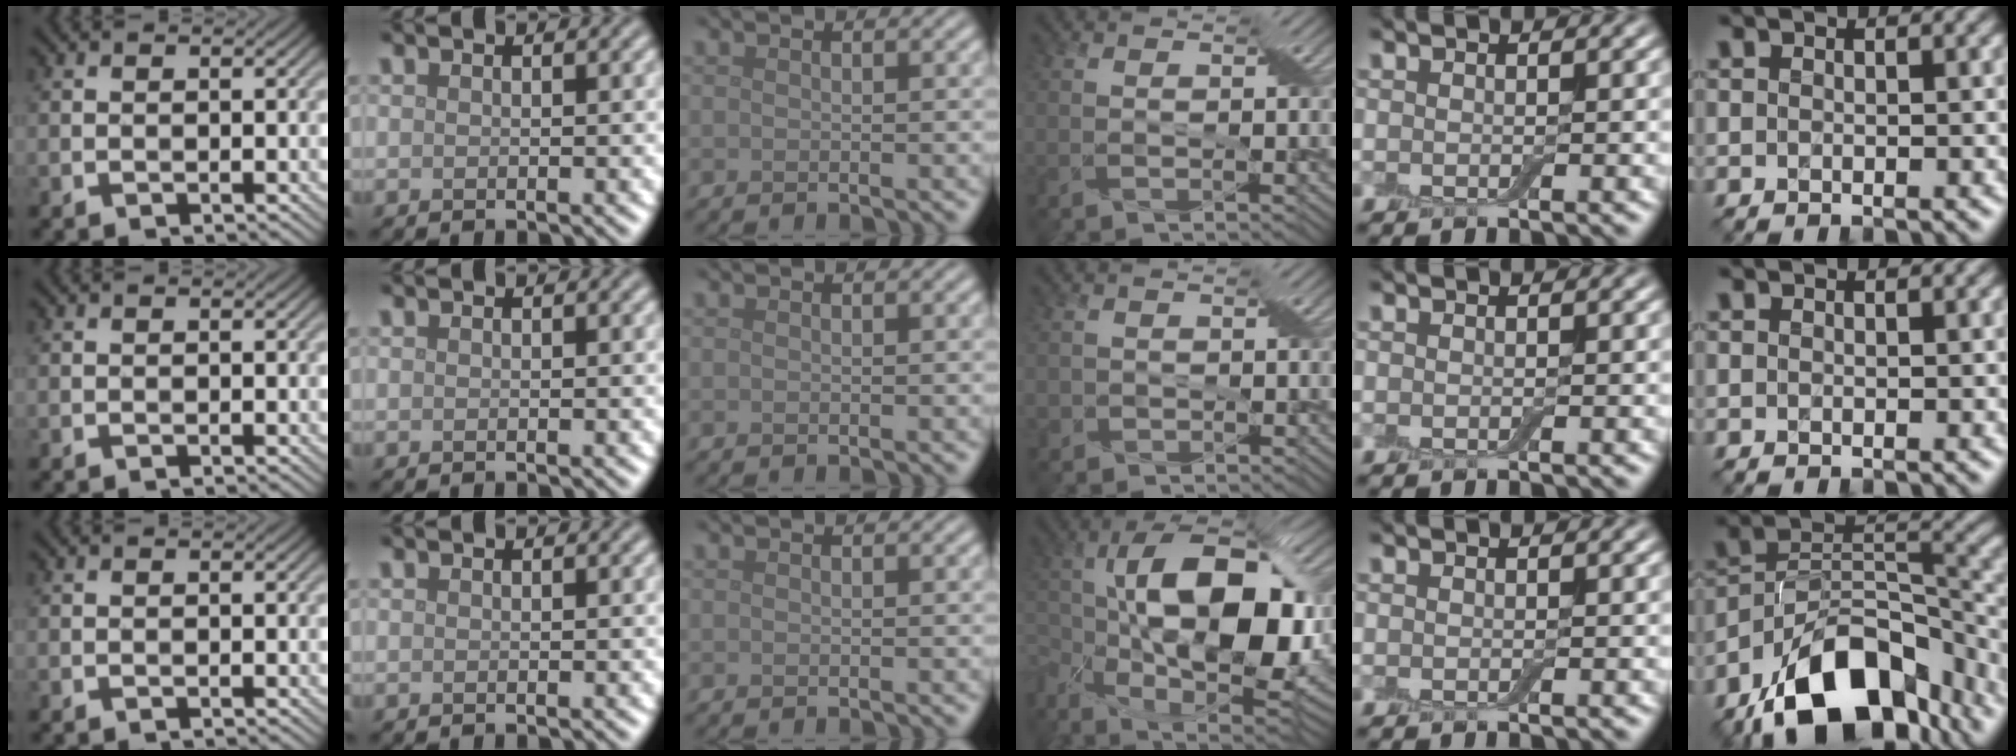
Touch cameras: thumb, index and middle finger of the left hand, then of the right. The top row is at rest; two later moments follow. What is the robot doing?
{"motion": "open", "object": "airpods case & airpods"}